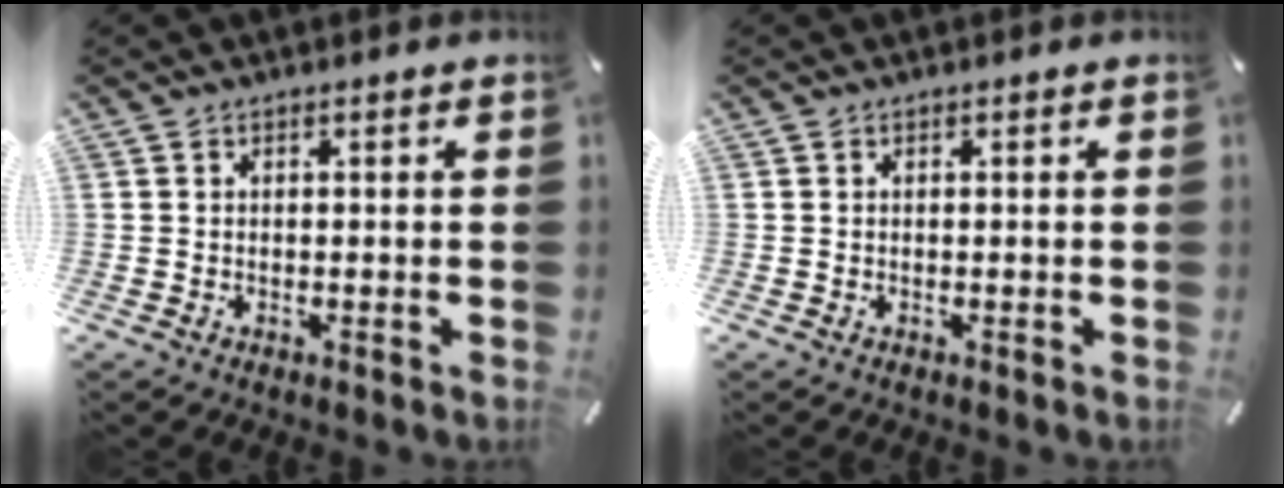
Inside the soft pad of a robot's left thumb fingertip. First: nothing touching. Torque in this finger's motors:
{"motor_torque": [0.06, 0.03, 0.03, -0.01, 0.00]}